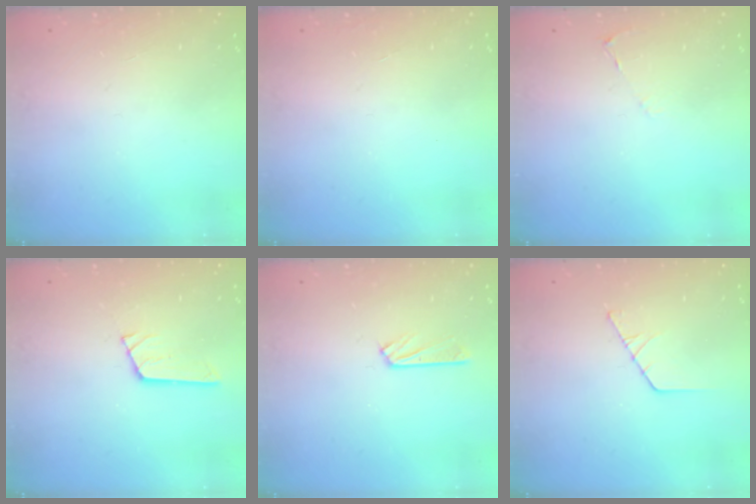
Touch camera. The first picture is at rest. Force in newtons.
{"total": 0.0}
{"total": 2.4, "press": 2.3, "slide": 0.4}
{"total": 3.5, "press": 3.5, "slide": 0.1}
{"total": 2.6, "press": 2.5, "slide": 0.3}
{"total": 2.9, "press": 2.9, "slide": 0.3}